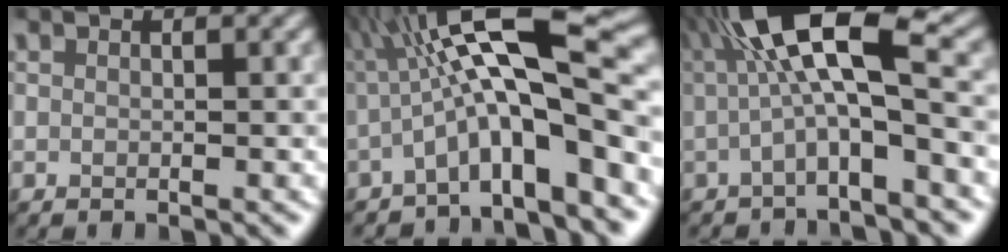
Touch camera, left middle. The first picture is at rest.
{"total": 12.0, "force": [-1.0, 2.6, 11.7], "torque": [-0.191, 0.035, -0.023]}
{"total": 8.9, "force": [0.8, 2.4, 8.6], "torque": [-0.147, 0.029, -0.002]}